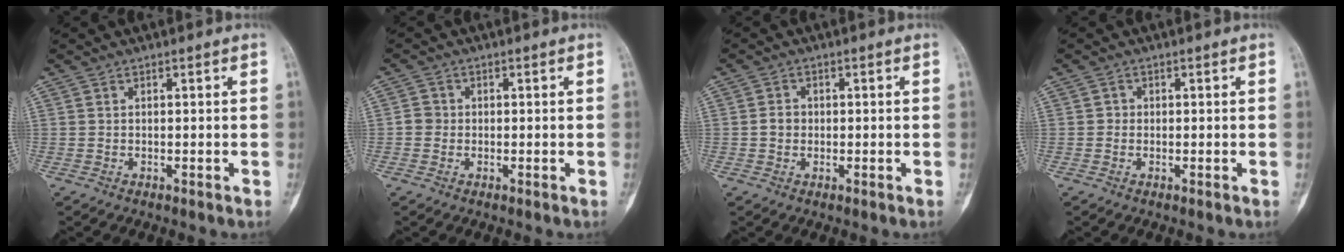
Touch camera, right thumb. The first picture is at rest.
{"total": 2.0, "force": [-0.3, 1.9, 0.6], "torque": [0.001, 0.007, -0.011]}
{"total": 2.2, "force": [-0.2, 2.0, 1.0], "torque": [-0.010, 0.008, -0.007]}
{"total": 0.9, "force": [-0.1, 0.9, 0.2], "torque": [0.002, 0.004, -0.004]}